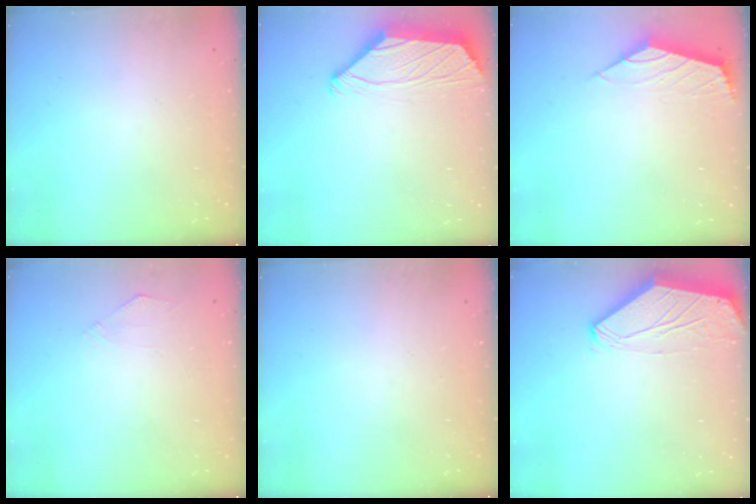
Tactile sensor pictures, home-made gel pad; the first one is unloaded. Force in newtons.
{"total": 2.1, "press": 2.0, "slide": 0.8}
{"total": 2.3, "press": 2.2, "slide": 0.6}
{"total": 3.5, "press": 3.5, "slide": 0.5}
{"total": 0.0}
{"total": 0.0}